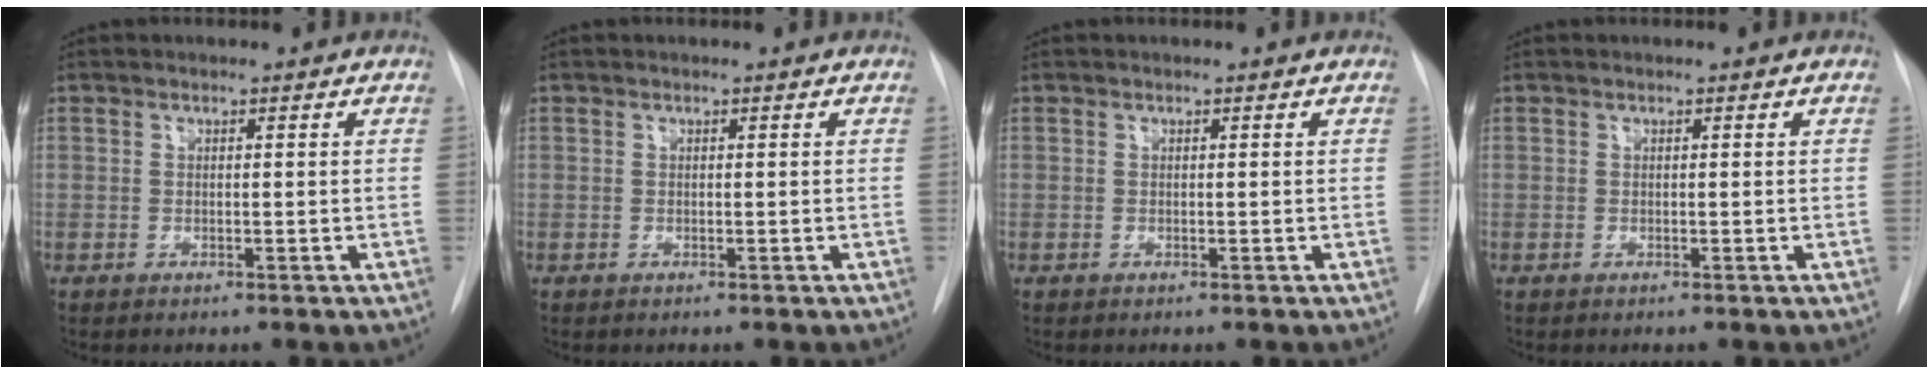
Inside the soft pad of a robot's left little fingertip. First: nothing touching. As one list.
[{"total": 0.0}, {"total": 0.0}, {"total": 0.0}]